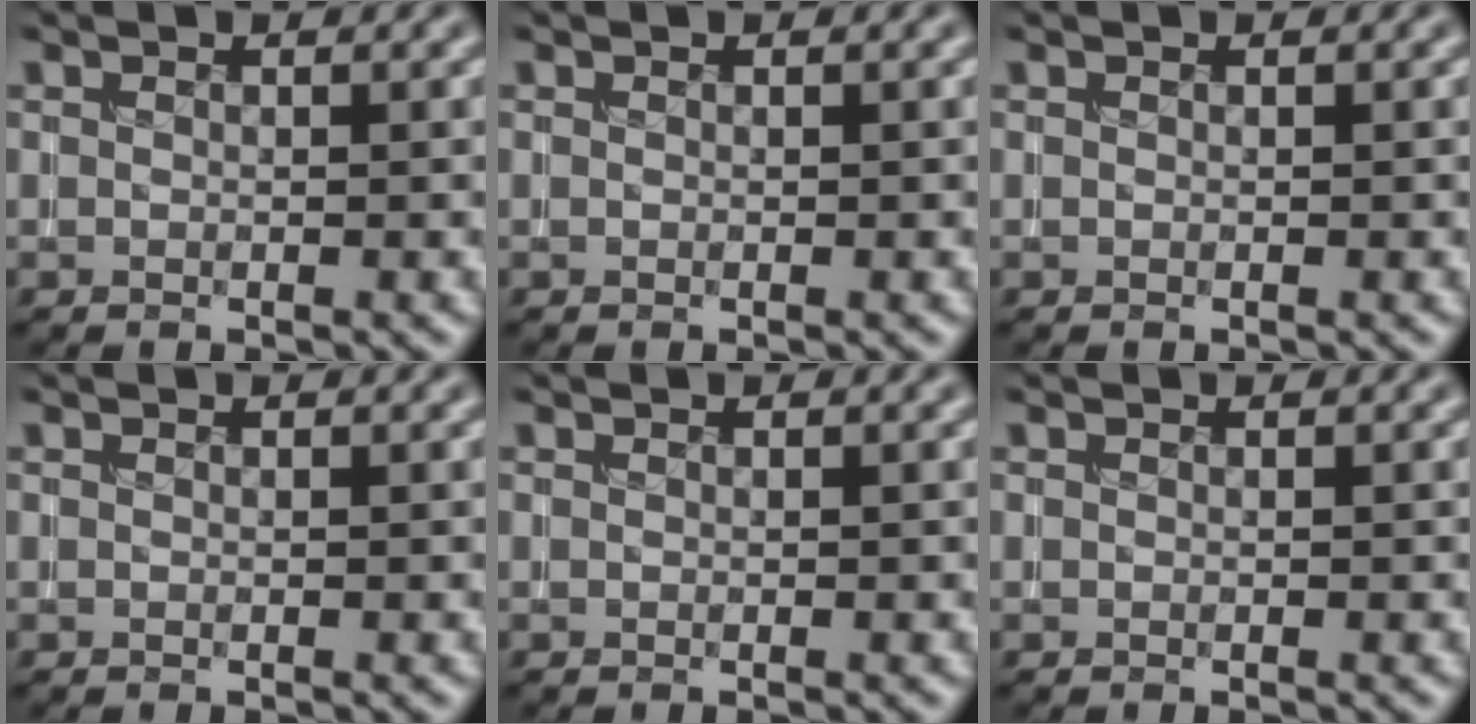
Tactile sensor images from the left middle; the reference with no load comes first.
{"total": 0.0}
{"total": 0.0}
{"total": 0.0}
{"total": 0.0}
{"total": 0.0}